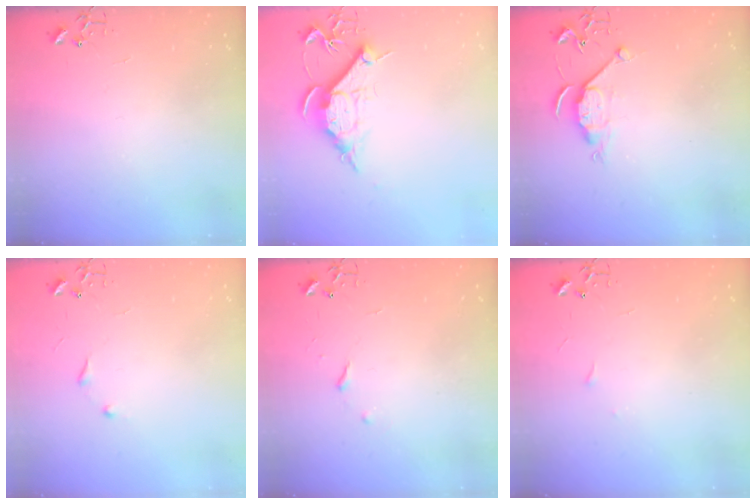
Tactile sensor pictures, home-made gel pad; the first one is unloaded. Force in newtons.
{"total": 10.2, "press": 10.2, "slide": 1.0}
{"total": 6.2, "press": 6.2, "slide": 0.5}
{"total": 6.0, "press": 6.0, "slide": 0.6}
{"total": 3.4, "press": 3.3, "slide": 0.6}
{"total": 3.4, "press": 3.3, "slide": 0.4}